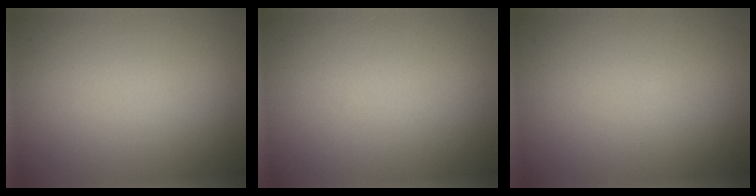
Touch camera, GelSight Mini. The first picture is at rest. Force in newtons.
{"total": 0.0}
{"total": 0.0}